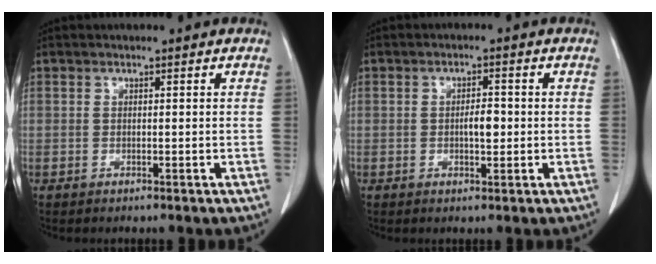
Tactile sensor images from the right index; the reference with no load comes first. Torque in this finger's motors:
{"motor_torque": [0.67, -0.21, 0.31, 0.06]}